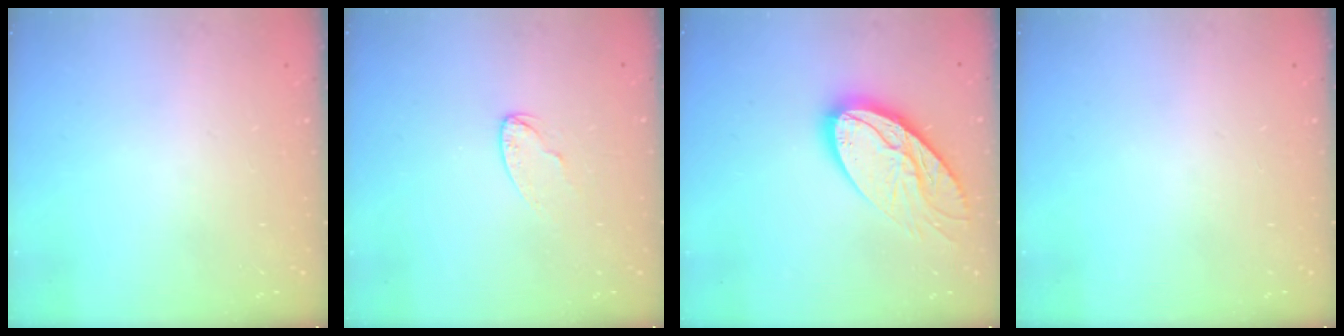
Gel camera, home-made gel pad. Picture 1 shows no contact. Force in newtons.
{"total": 4.1, "press": 4.0, "slide": 0.4}
{"total": 16.3, "press": 16.3, "slide": 1.3}
{"total": 0.0}